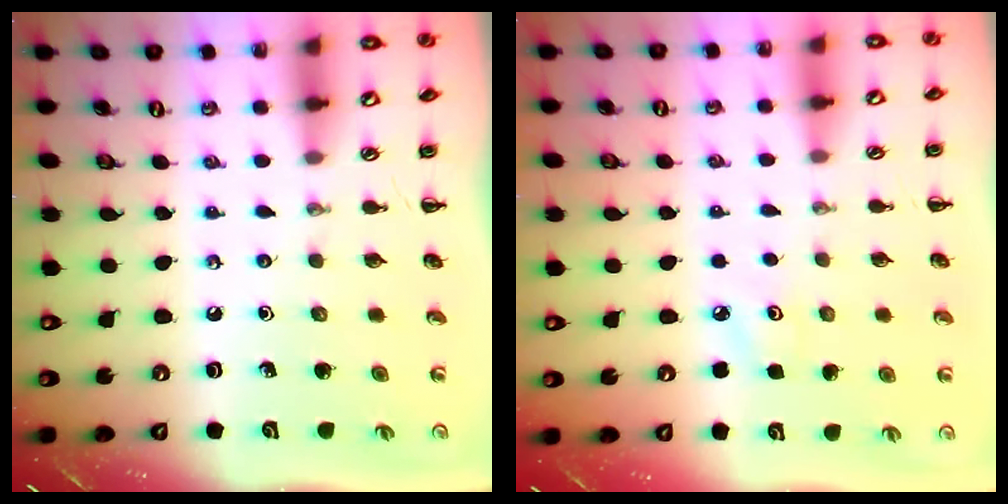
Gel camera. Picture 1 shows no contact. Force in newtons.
{"total": 4.8, "press": 4.6, "slide": 1.3}